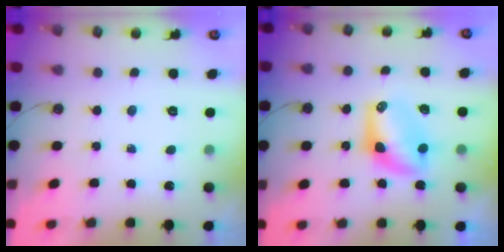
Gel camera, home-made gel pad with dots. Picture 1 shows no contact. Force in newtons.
{"total": 7.4, "press": 7.4, "slide": 0.6}